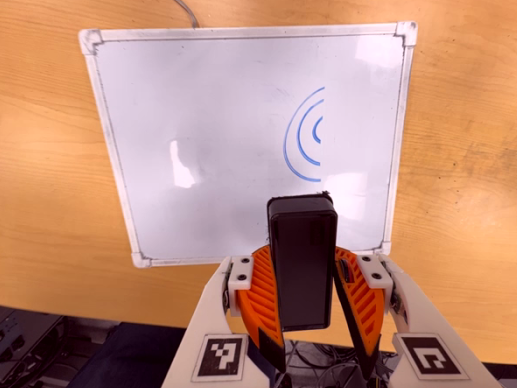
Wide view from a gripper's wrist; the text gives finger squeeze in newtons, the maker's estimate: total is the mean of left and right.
{"total": 7.9, "left": 9.2, "right": 6.7}